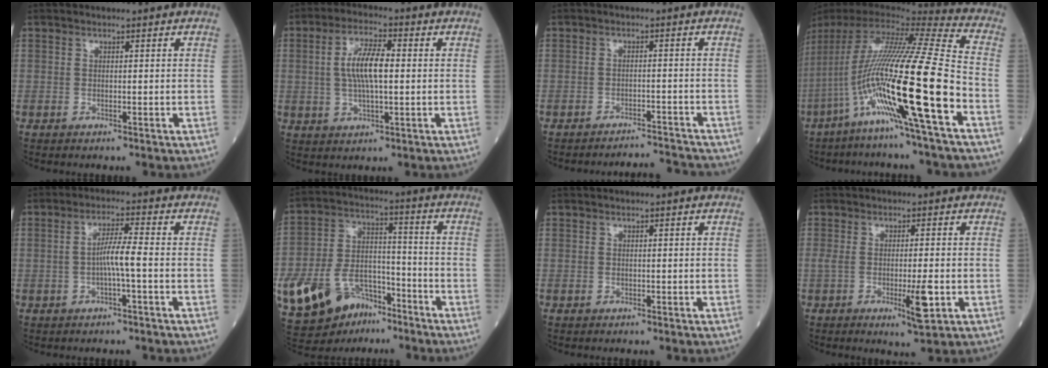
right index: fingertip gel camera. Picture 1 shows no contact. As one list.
[{"total": 7.6, "force": [0.7, 2.0, 7.3], "torque": [-0.148, 0.008, 0.012]}, {"total": 5.6, "force": [-5.5, -0.5, -0.7], "torque": [0.009, 0.003, -0.079]}, {"total": 25.6, "force": [-8.4, -0.3, 24.2], "torque": [-0.474, -0.035, -0.166]}, {"total": 4.2, "force": [-0.8, -0.3, 4.1], "torque": [-0.077, 0.005, -0.016]}, {"total": 20.4, "force": [-11.9, 12.0, 11.4], "torque": [-0.277, 0.008, -0.203]}, {"total": 0.0}, {"total": 5.1, "force": [-1.4, 0.4, 4.9], "torque": [-0.078, -0.009, -0.019]}]